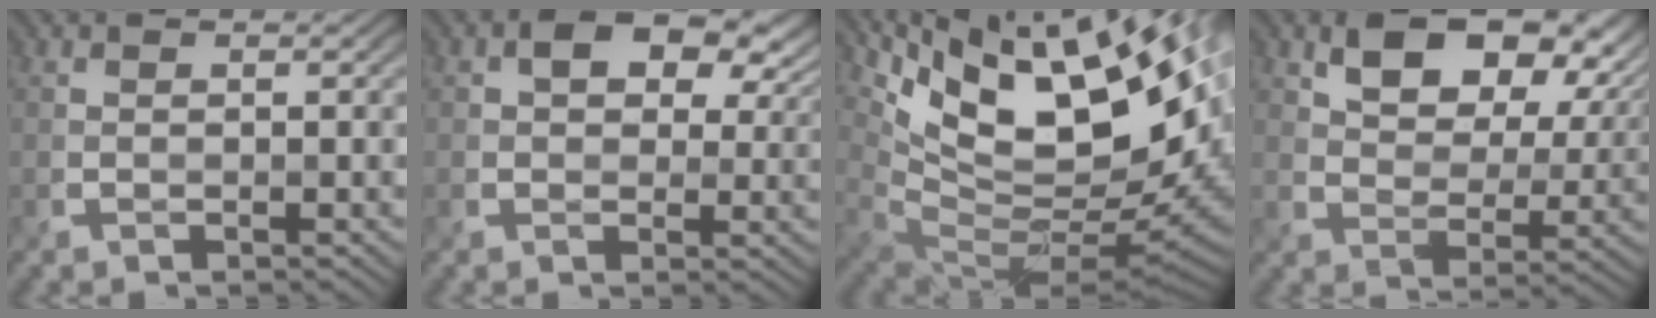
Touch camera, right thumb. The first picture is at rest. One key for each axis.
{"total": 8.3, "fx": 2.9, "fy": 5.2, "fz": 5.8, "tx": -0.083, "ty": 0.000, "tz": 0.046}
{"total": 17.4, "fx": 7.0, "fy": 7.9, "fz": 13.8, "tx": -0.259, "ty": 0.016, "tz": 0.136}
{"total": 10.2, "fx": 4.9, "fy": 6.0, "fz": 6.7, "tx": -0.113, "ty": -0.001, "tz": 0.083}